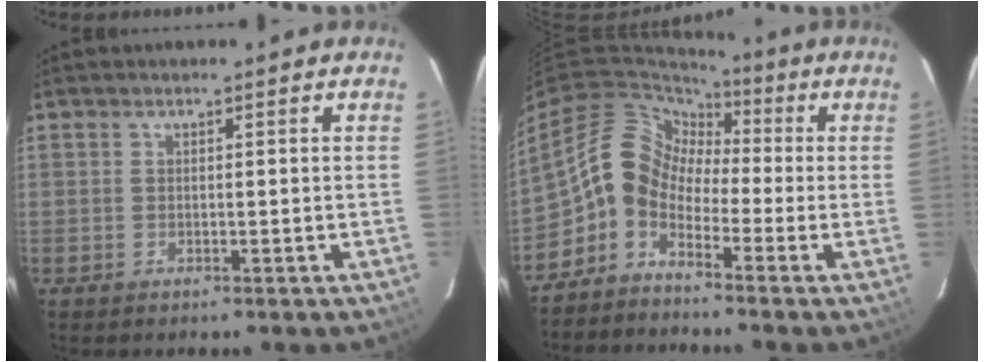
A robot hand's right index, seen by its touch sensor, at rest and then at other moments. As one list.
[{"total": 9.0, "force": [-3.0, 6.8, 5.2], "torque": [-0.092, 0.026, -0.086]}]